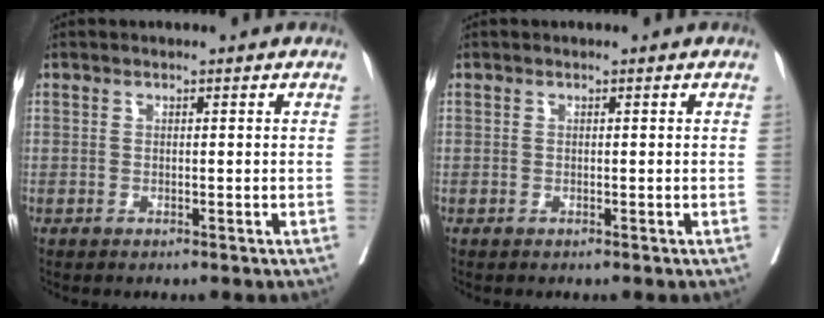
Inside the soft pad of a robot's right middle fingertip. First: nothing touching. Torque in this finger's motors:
{"motor_torque": [0.31, -0.41, -0.10, -0.03]}